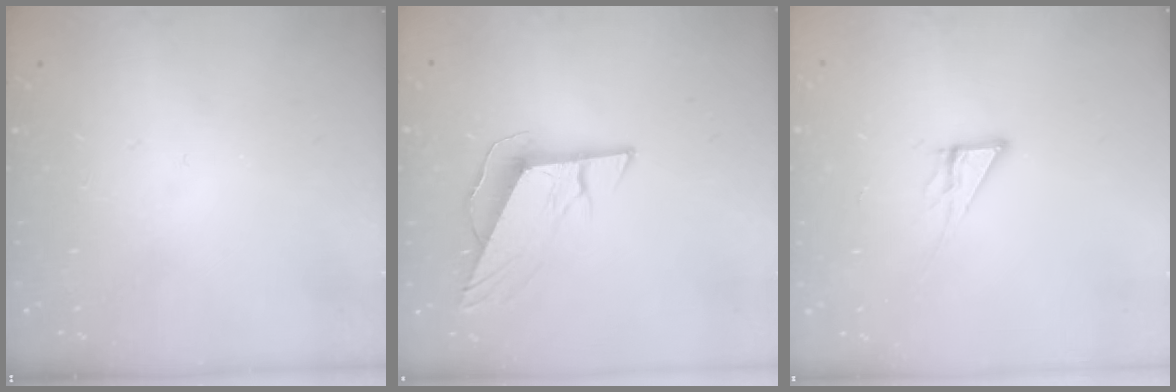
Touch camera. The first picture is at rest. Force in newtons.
{"total": 9.7, "press": 9.4, "slide": 2.3}
{"total": 6.1, "press": 6.1, "slide": 0.3}